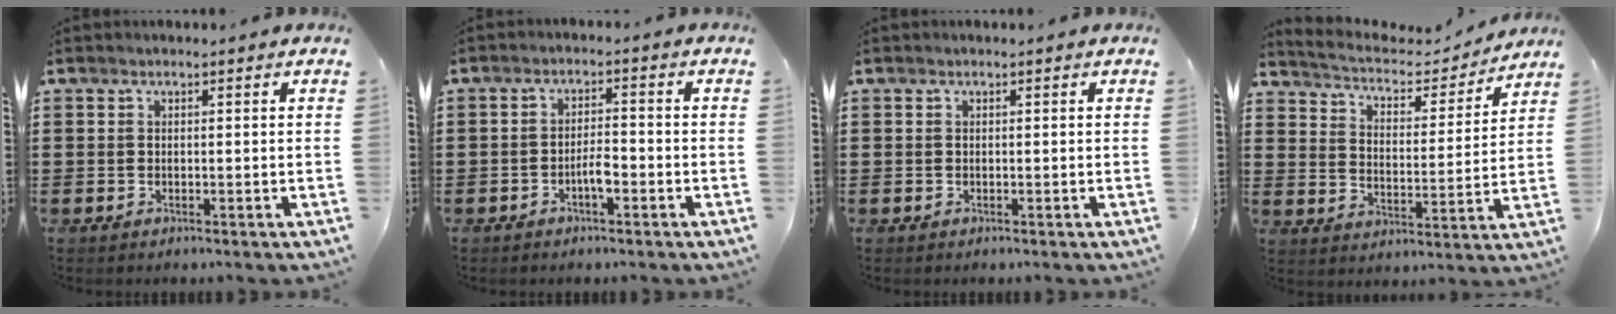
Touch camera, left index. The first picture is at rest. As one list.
[{"total": 3.1, "force": [-1.5, 0.9, 2.6], "torque": [-0.047, 0.009, -0.029]}, {"total": 0.0}, {"total": 3.9, "force": [3.6, 1.1, 1.1], "torque": [-0.046, -0.025, 0.052]}]